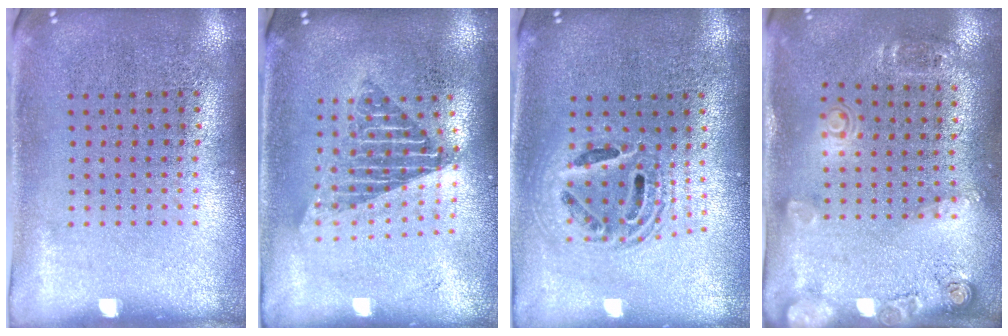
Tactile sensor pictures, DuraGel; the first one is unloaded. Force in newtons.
{"total": 1.7, "press": 1.3, "slide": 1.0}
{"total": 1.7, "press": 1.5, "slide": 1.0}
{"total": 1.9, "press": 1.2, "slide": 1.4}